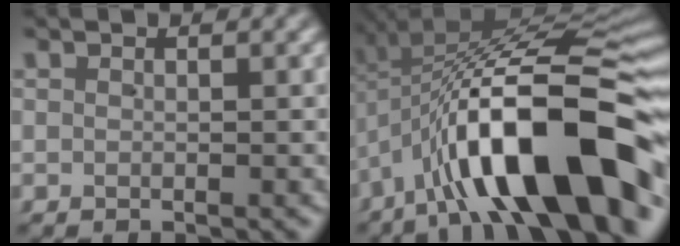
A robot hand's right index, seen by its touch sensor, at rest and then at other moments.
{"total": 16.5, "force": [-4.5, 7.6, 13.9], "torque": [-0.237, -0.015, -0.053]}